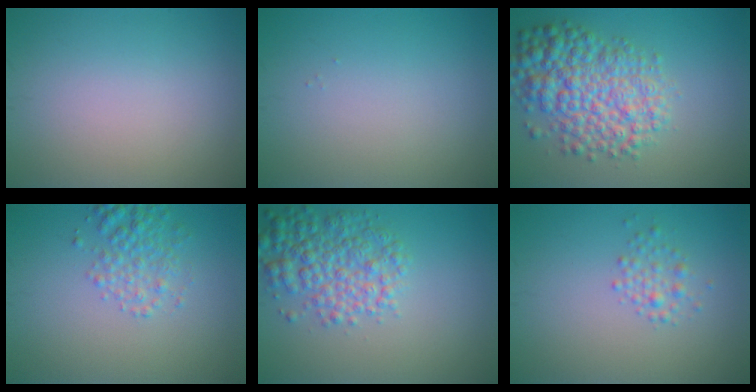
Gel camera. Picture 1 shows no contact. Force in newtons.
{"total": 0.0}
{"total": 7.4, "press": 7.4, "slide": 0.2}
{"total": 2.7, "press": 2.7, "slide": 0.1}
{"total": 5.0, "press": 5.0, "slide": 0.1}
{"total": 1.7, "press": 1.7, "slide": 0.0}